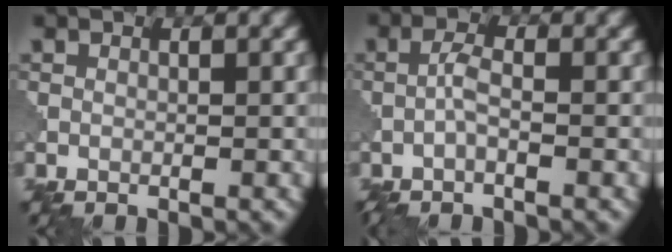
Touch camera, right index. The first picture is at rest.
{"total": 2.1, "force": [-1.0, 0.5, 1.8], "torque": [-0.042, 0.004, -0.027]}